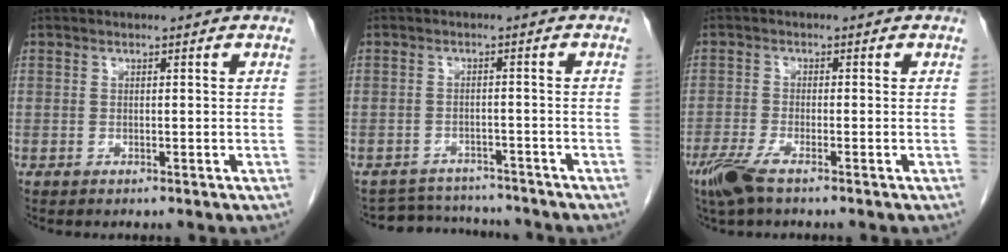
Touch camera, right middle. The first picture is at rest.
{"total": 6.5, "force": [-6.4, 1.3, -0.1], "torque": [0.004, 0.012, -0.089]}
{"total": 4.5, "force": [-3.1, 0.7, 3.3], "torque": [-0.073, -0.012, -0.062]}